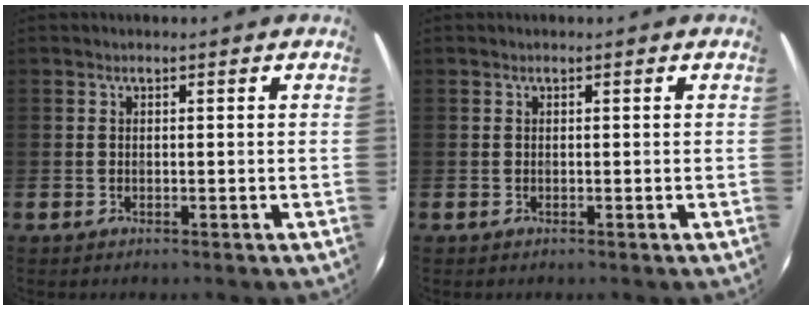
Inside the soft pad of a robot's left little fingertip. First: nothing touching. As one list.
[{"total": 0.0}]